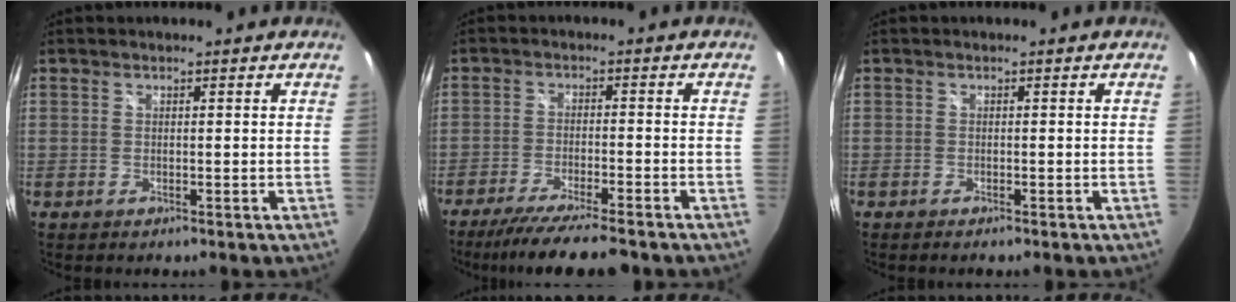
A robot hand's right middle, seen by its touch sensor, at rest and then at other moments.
{"total": 11.6, "force": [-9.9, 0.9, 6.0], "torque": [-0.123, -0.024, -0.158]}
{"total": 0.7, "force": [-0.7, 0.2, 0.3], "torque": [-0.006, -0.004, -0.013]}